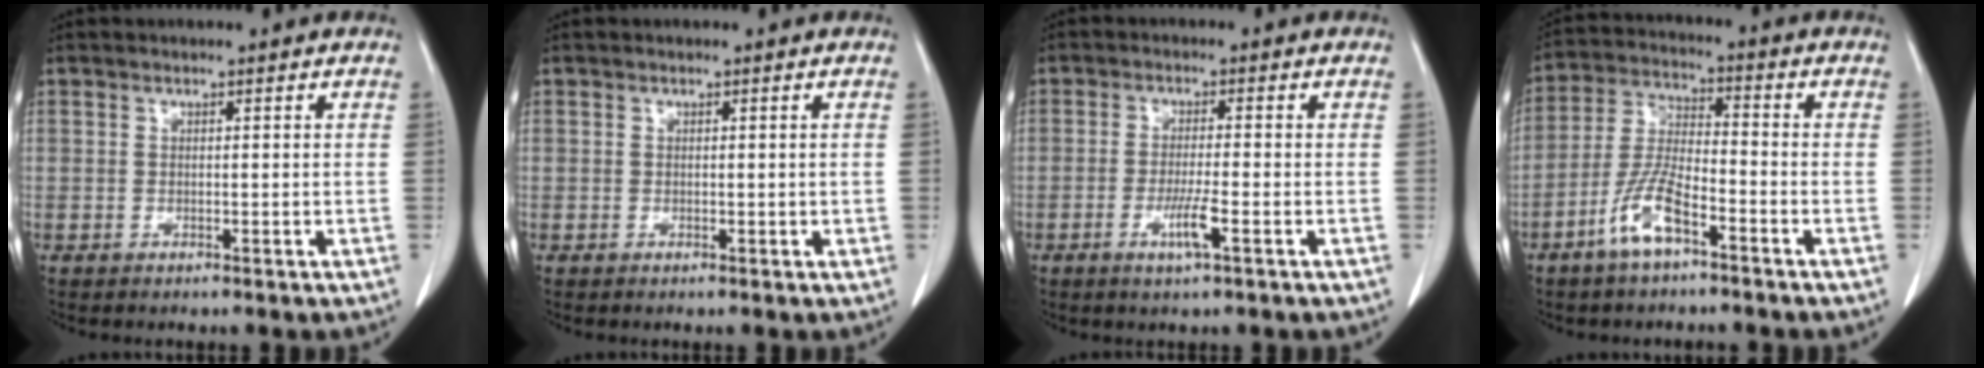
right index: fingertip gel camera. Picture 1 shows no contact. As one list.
[{"total": 0.6, "force": [0.1, 0.4, 0.3], "torque": [-0.001, 0.001, 0.001]}, {"total": 4.0, "force": [-1.7, -0.2, 3.6], "torque": [-0.071, -0.008, -0.032]}, {"total": 8.3, "force": [-4.8, 1.9, 6.6], "torque": [-0.145, -0.002, -0.095]}]